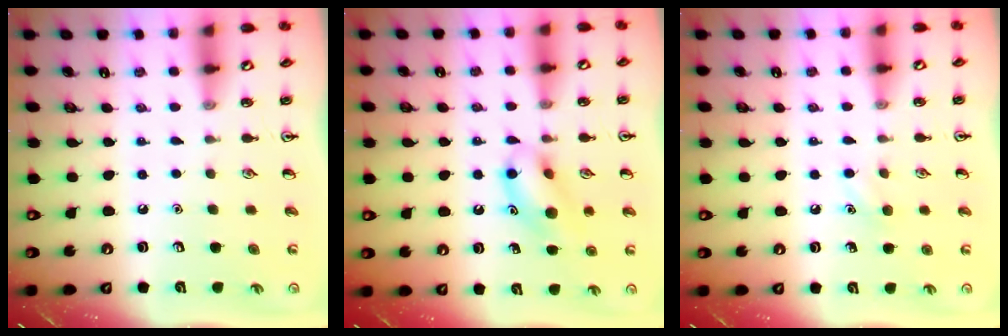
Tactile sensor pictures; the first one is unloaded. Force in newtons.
{"total": 11.8, "press": 11.7, "slide": 1.7}
{"total": 5.2, "press": 5.0, "slide": 1.6}